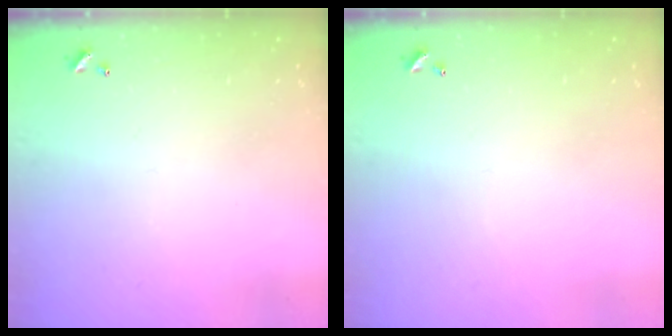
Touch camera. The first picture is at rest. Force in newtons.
{"total": 0.0}